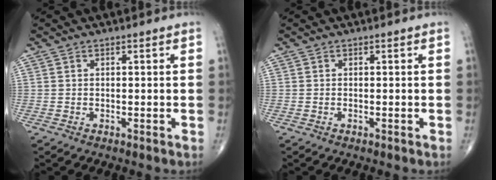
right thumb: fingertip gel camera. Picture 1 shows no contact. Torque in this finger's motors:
{"motor_torque": [1.83, 1.48, 0.11, -0.27, -0.02]}